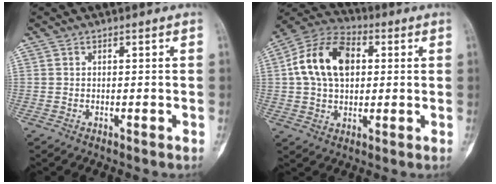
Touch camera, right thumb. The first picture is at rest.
{"total": 14.9, "force": [2.5, 9.8, 10.9], "torque": [-0.183, 0.019, 0.035]}